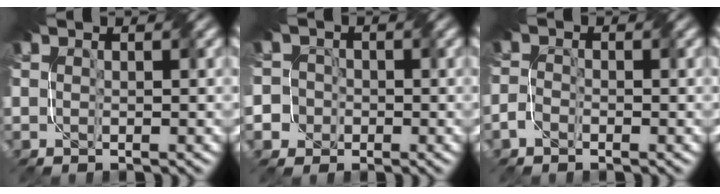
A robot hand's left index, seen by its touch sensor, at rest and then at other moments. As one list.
[{"total": 5.2, "force": [-2.4, 4.6, 0.5], "torque": [-0.011, 0.010, -0.070]}, {"total": 1.4, "force": [-1.3, 0.2, 0.3], "torque": [-0.006, 0.004, -0.032]}]